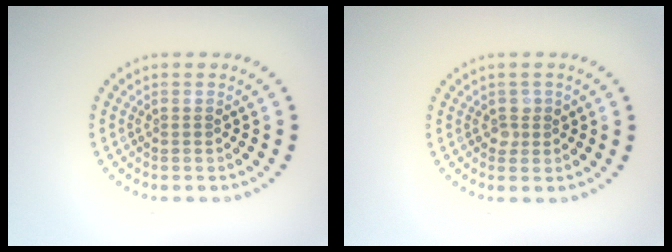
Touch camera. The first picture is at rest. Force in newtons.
{"total": 1.2, "press": 1.1, "slide": 0.5}